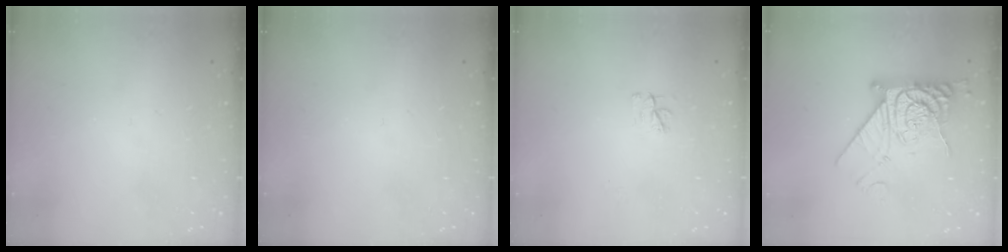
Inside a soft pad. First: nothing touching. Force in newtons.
{"total": 0.0}
{"total": 3.9, "press": 3.9, "slide": 0.2}
{"total": 12.6, "press": 12.5, "slide": 1.4}